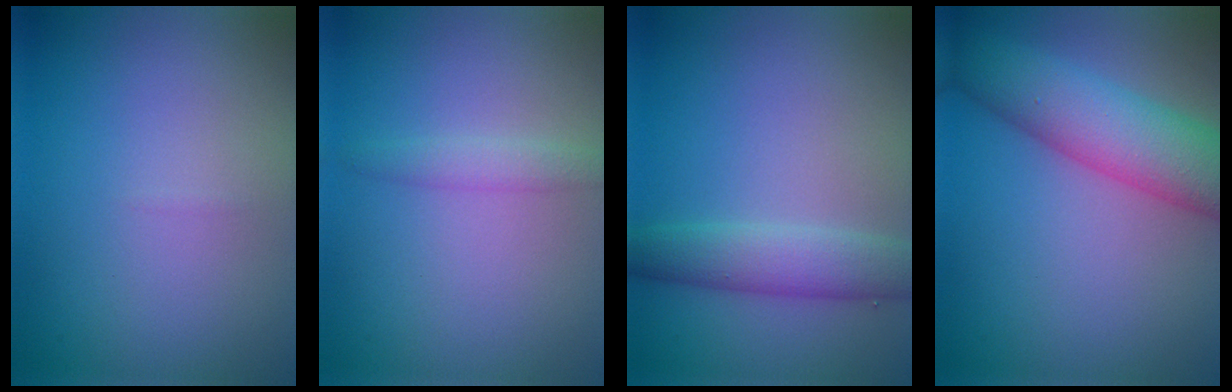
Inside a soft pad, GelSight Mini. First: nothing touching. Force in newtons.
{"total": 1.4, "press": 1.4, "slide": 0.1}
{"total": 3.9, "press": 3.9, "slide": 0.1}
{"total": 7.6, "press": 7.6, "slide": 0.3}